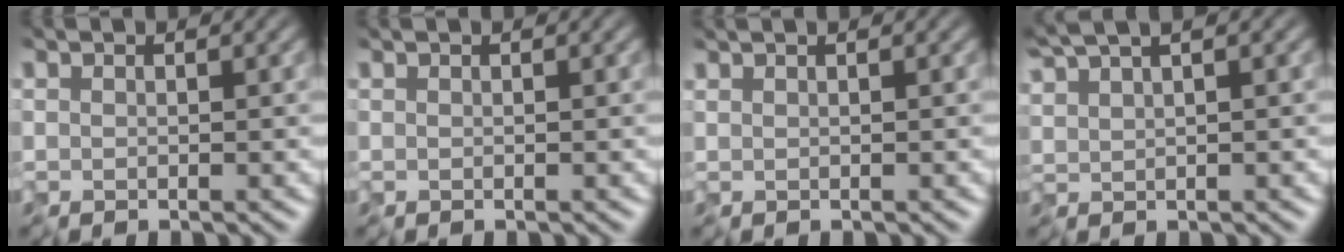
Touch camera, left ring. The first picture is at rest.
{"total": 0.0}
{"total": 1.0, "force": [0.7, 0.4, 0.7], "torque": [-0.003, 0.007, -0.003]}
{"total": 5.1, "force": [3.4, 1.5, 3.4], "torque": [-0.087, 0.019, 0.056]}